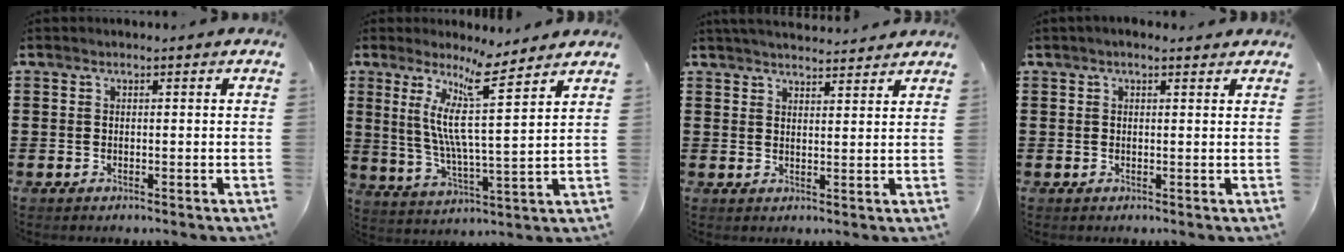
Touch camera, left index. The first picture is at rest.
{"total": 10.6, "force": [7.1, 0.3, 7.9], "torque": [-0.164, -0.038, 0.117]}
{"total": 3.2, "force": [3.2, 0.0, 0.4], "torque": [-0.016, -0.009, 0.059]}
{"total": 1.1, "force": [0.7, 0.3, 0.7], "torque": [-0.015, 0.004, 0.012]}